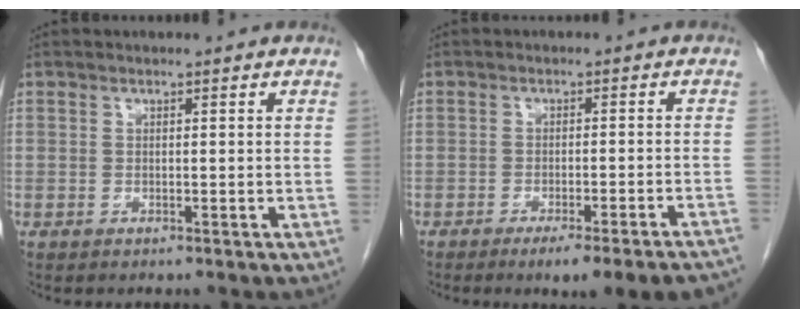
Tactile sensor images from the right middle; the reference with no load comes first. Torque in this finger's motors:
{"motor_torque": [1.09, -1.04, 0.16, 0.10]}